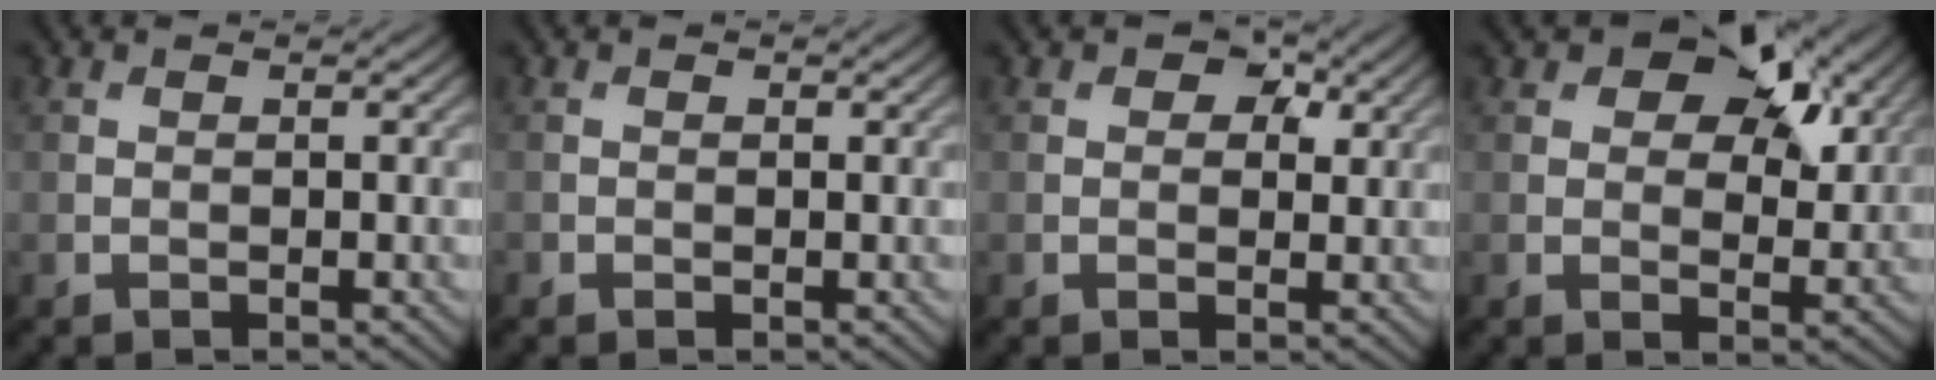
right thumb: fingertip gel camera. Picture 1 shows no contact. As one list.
[{"total": 0.0}, {"total": 3.3, "force": [1.5, 2.3, 1.9], "torque": [-0.024, -0.002, 0.012]}, {"total": 10.2, "force": [5.5, 5.6, 6.6], "torque": [-0.102, 0.005, 0.084]}]